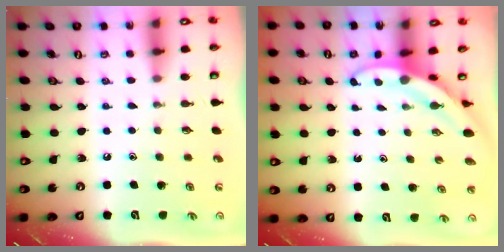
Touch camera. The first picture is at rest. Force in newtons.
{"total": 3.8, "press": 3.8, "slide": 0.2}